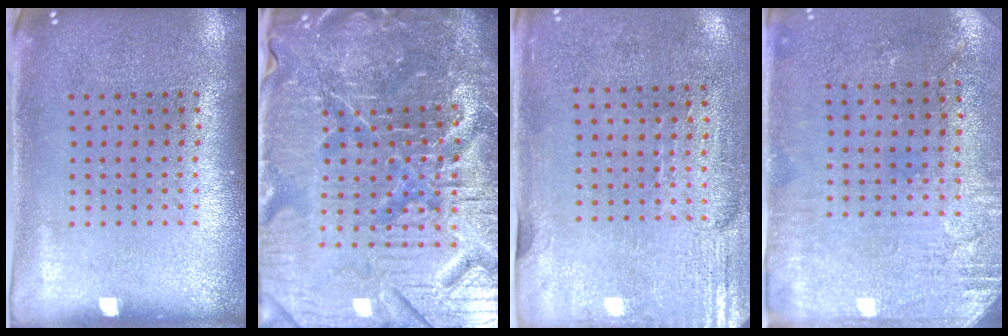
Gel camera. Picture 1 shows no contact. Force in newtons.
{"total": 7.3, "press": 6.5, "slide": 3.4}
{"total": 3.0, "press": 2.5, "slide": 1.6}
{"total": 2.8, "press": 2.3, "slide": 1.6}